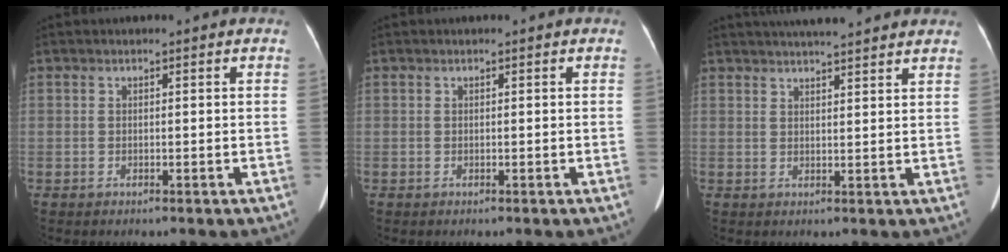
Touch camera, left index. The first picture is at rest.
{"total": 0.0}
{"total": 11.3, "force": [9.9, 1.2, 5.2], "torque": [-0.077, 0.027, 0.125]}